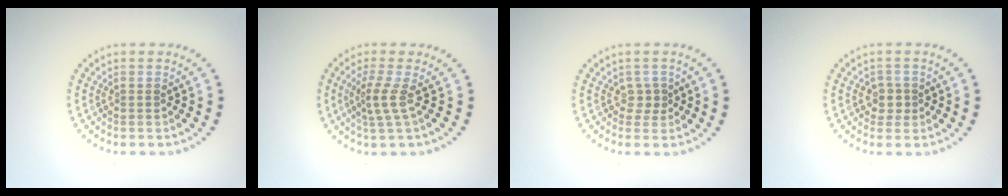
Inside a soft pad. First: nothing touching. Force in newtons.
{"total": 2.3, "press": 1.5, "slide": 1.7}
{"total": 1.0, "press": 0.8, "slide": 0.6}
{"total": 1.6, "press": 1.4, "slide": 0.7}